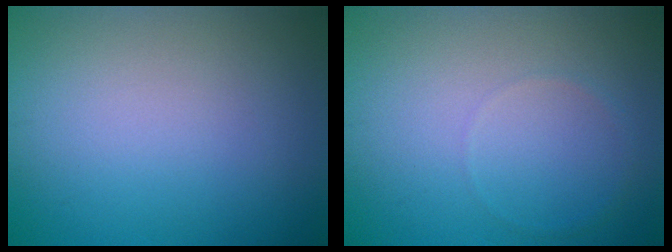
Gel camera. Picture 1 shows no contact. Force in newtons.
{"total": 0.6, "press": 0.6, "slide": 0.1}